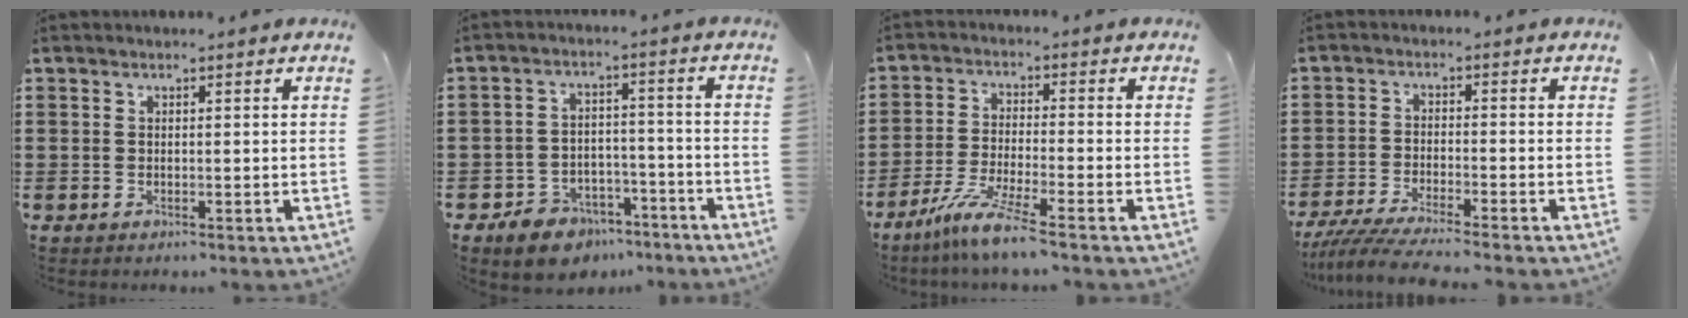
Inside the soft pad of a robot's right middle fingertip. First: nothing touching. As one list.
[{"total": 6.6, "force": [-5.9, 2.8, 1.2], "torque": [-0.025, 0.030, -0.114]}, {"total": 7.0, "force": [-5.4, -0.1, 4.4], "torque": [-0.103, -0.019, -0.106]}, {"total": 4.9, "force": [-4.5, -0.1, 1.8], "torque": [-0.052, -0.020, -0.093]}]